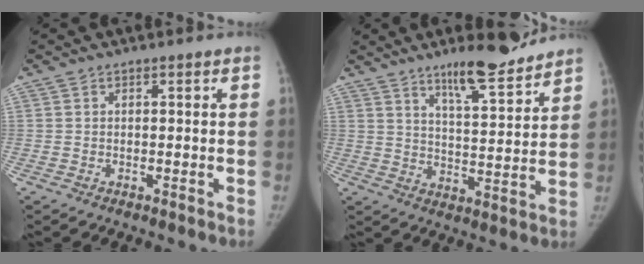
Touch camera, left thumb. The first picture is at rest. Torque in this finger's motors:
{"motor_torque": [0.75, -0.48, 0.78, -0.64, 0.02]}